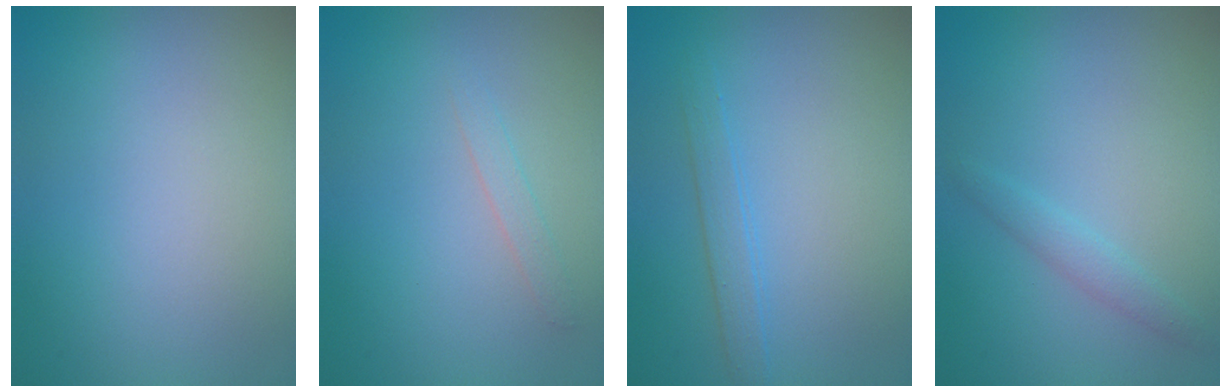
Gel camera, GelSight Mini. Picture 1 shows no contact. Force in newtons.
{"total": 1.0, "press": 1.0, "slide": 0.1}
{"total": 1.7, "press": 1.7, "slide": 0.0}
{"total": 1.3, "press": 1.3, "slide": 0.1}